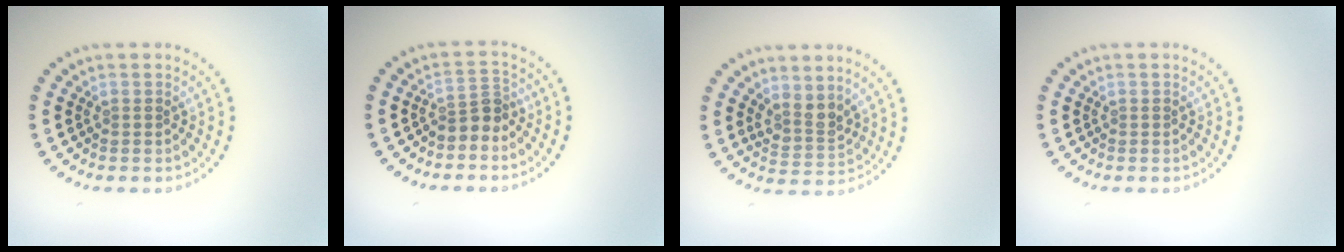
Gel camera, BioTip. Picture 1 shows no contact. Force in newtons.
{"total": 2.4, "press": 1.8, "slide": 1.5}
{"total": 2.3, "press": 1.8, "slide": 1.4}
{"total": 0.0}